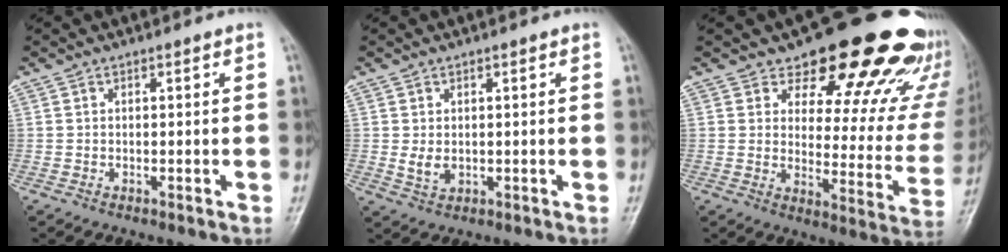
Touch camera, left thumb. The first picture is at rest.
{"total": 2.7, "force": [0.3, 2.0, 1.8], "torque": [-0.026, -0.009, 0.010]}
{"total": 22.4, "force": [18.2, 8.6, 9.9], "torque": [-0.077, -0.119, 0.220]}